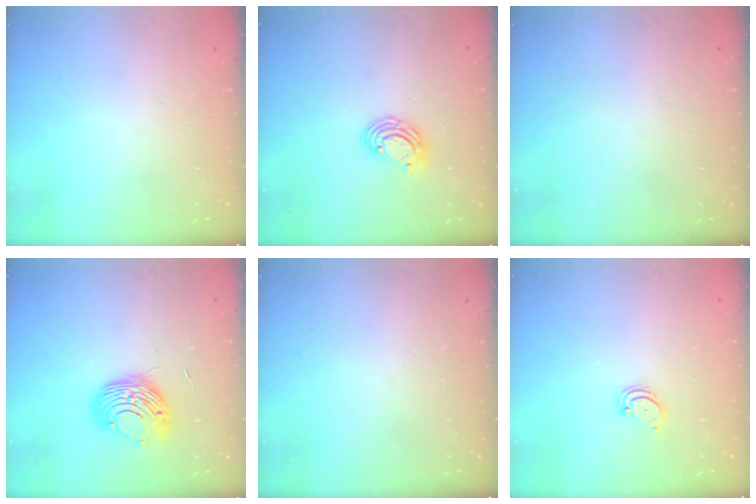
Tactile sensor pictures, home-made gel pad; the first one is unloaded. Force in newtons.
{"total": 6.5, "press": 6.4, "slide": 0.8}
{"total": 0.0}
{"total": 9.4, "press": 9.4, "slide": 0.3}
{"total": 0.0}
{"total": 2.2, "press": 2.2, "slide": 0.3}